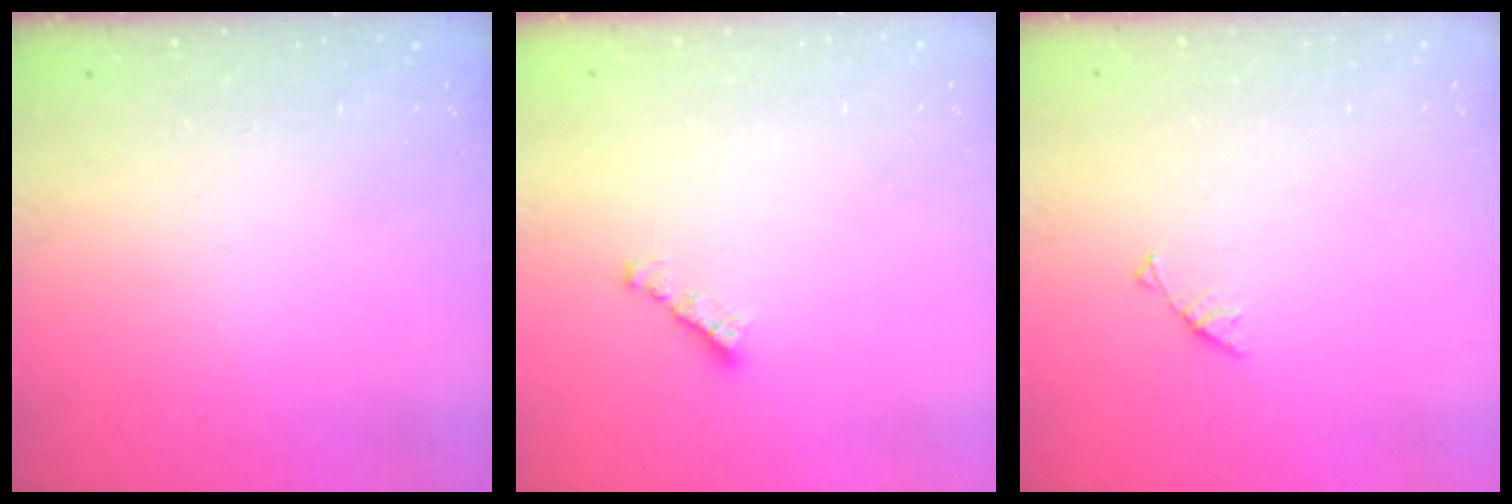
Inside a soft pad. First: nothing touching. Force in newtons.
{"total": 3.0, "press": 3.0, "slide": 0.1}
{"total": 3.0, "press": 3.0, "slide": 0.3}